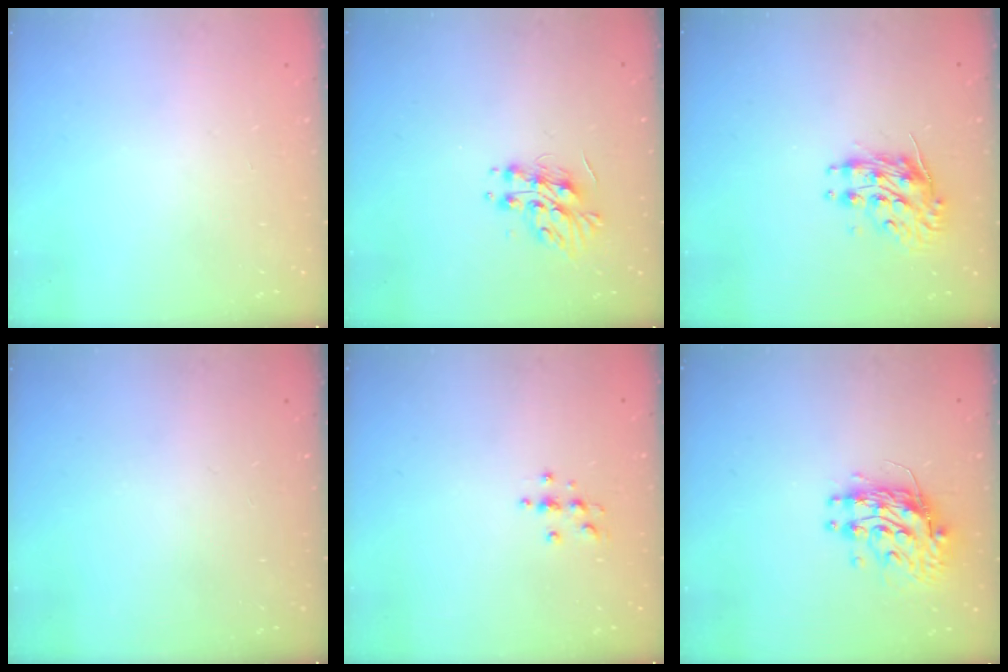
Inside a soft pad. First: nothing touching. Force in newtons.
{"total": 11.1, "press": 11.1, "slide": 0.2}
{"total": 9.2, "press": 9.2, "slide": 0.2}
{"total": 0.0}
{"total": 3.3, "press": 3.3, "slide": 0.5}
{"total": 10.8, "press": 10.7, "slide": 0.9}